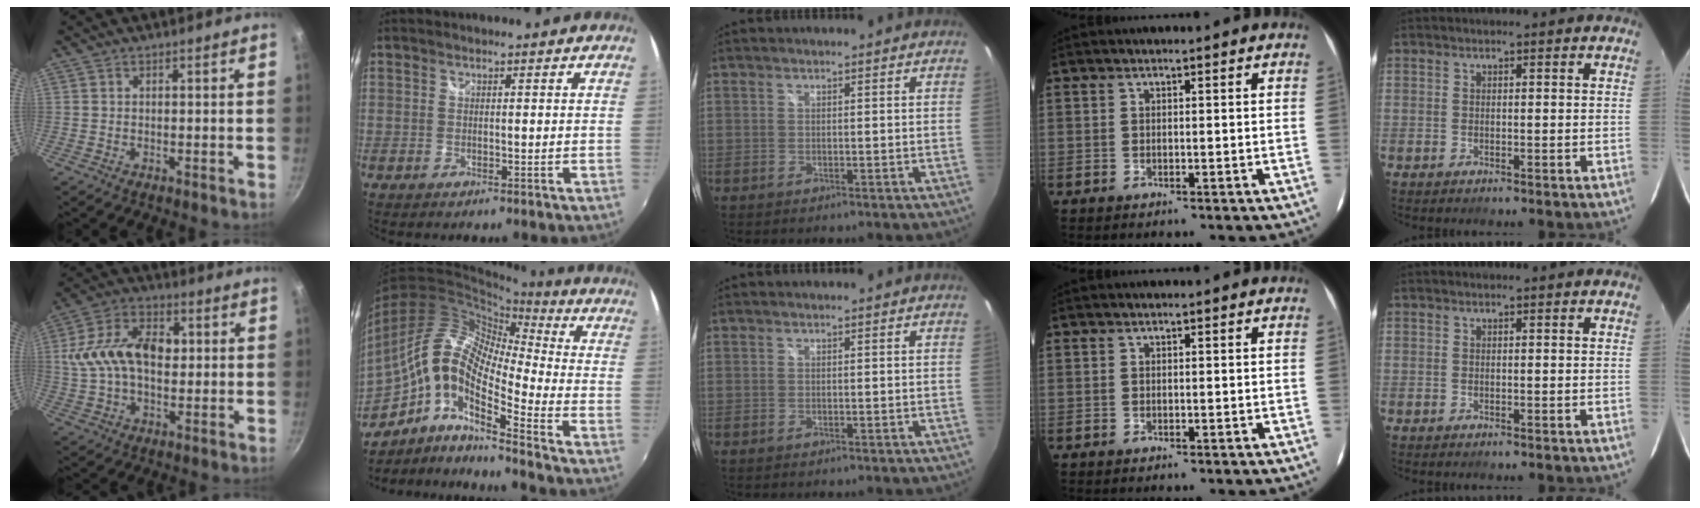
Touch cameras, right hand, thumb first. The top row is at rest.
{"thumb": {"total": 14.4, "force": [1.2, 9.4, 10.9], "torque": [-0.180, 0.025, 0.010]}, "index": {"total": 16.5, "force": [-4.2, 5.8, 14.9], "torque": [-0.256, -0.003, -0.101]}}